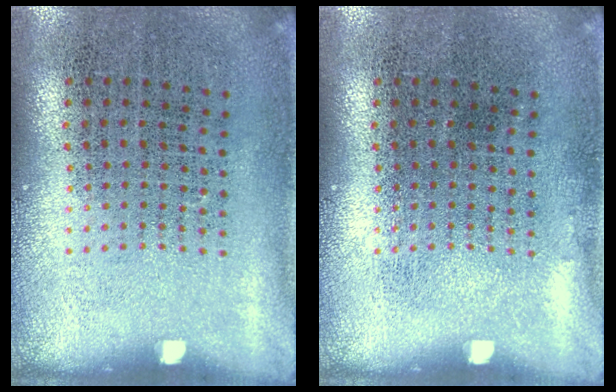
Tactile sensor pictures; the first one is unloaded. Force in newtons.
{"total": 0.0}